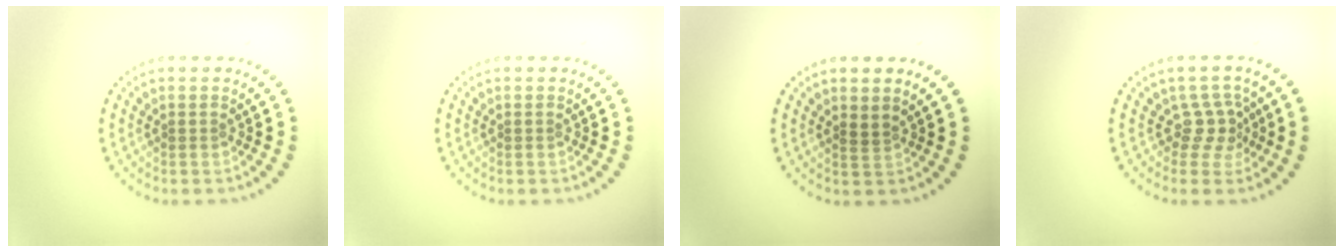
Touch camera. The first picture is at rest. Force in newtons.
{"total": 0.0}
{"total": 0.8, "press": 0.4, "slide": 0.7}
{"total": 2.4, "press": 1.5, "slide": 1.8}